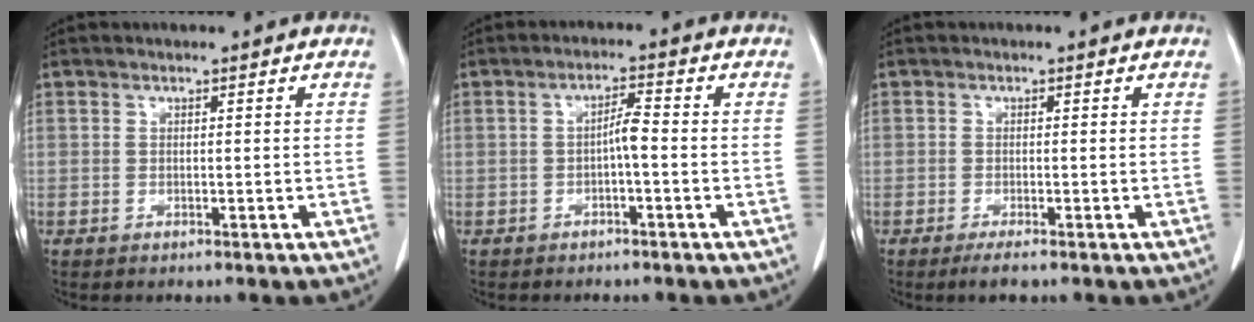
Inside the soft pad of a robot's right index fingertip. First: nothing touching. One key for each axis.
{"total": 2.7, "fx": -0.7, "fy": 0.4, "fz": 2.6, "tx": -0.045, "ty": 0.007, "tz": -0.011}
{"total": 1.8, "fx": -1.3, "fy": 0.4, "fz": 1.2, "tx": -0.023, "ty": -0.003, "tz": -0.020}